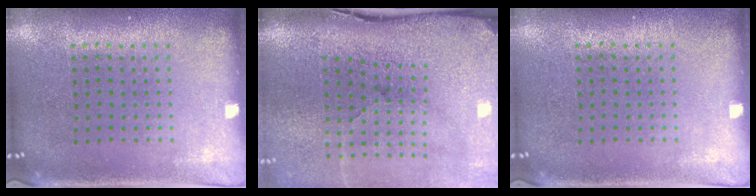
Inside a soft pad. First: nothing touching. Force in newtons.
{"total": 5.1, "press": 4.0, "slide": 3.2}
{"total": 0.0}